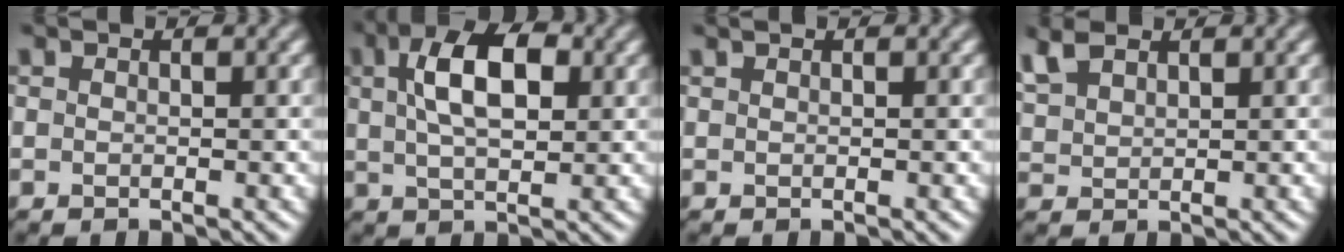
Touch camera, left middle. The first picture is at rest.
{"total": 6.2, "force": [2.1, 3.0, 5.0], "torque": [-0.094, 0.015, 0.033]}
{"total": 0.0}
{"total": 3.0, "force": [2.3, 1.3, 1.3], "torque": [-0.041, 0.011, 0.051]}